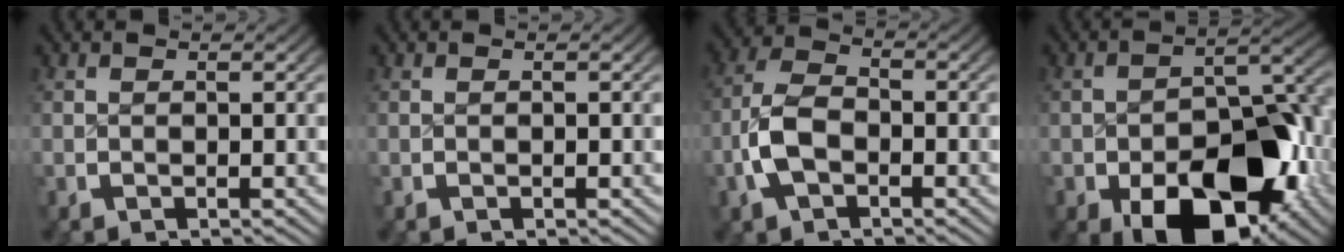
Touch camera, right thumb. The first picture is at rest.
{"total": 0.0}
{"total": 5.1, "force": [-1.4, 3.4, 3.6], "torque": [-0.092, -0.014, -0.021]}
{"total": 15.7, "force": [-4.5, 9.0, 12.1], "torque": [-0.197, -0.059, -0.037]}